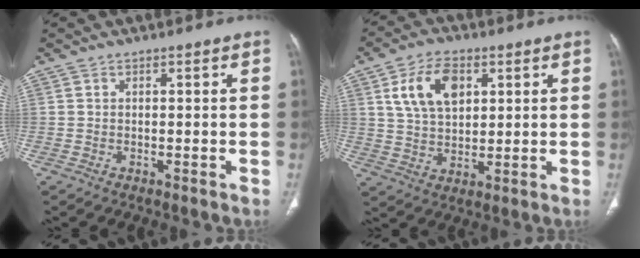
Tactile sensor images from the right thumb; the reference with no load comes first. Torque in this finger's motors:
{"motor_torque": [0.28, 1.40, 0.58, -0.20, 0.10]}